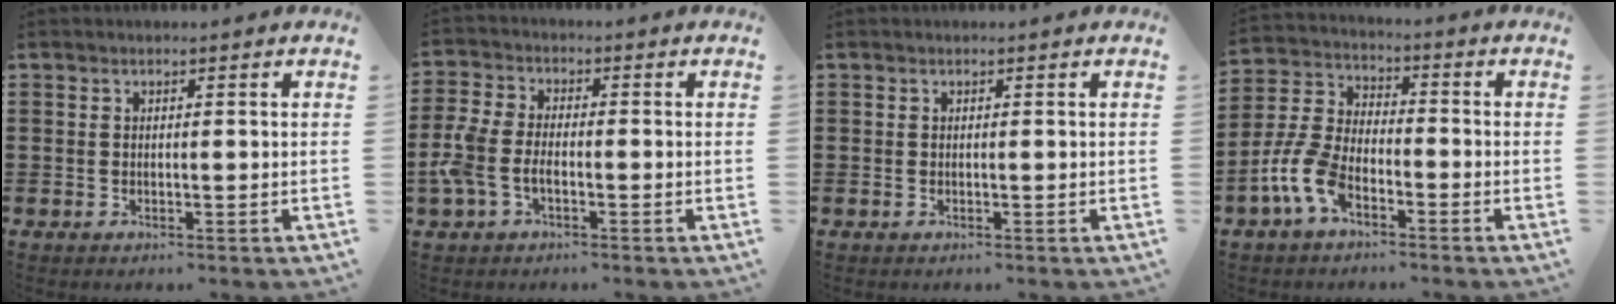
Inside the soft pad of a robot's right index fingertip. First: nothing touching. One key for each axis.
{"total": 5.1, "fx": -1.9, "fy": 2.7, "fz": 3.9, "tx": -0.102, "ty": -0.002, "tz": -0.044}
{"total": 0.0}
{"total": 7.7, "fx": -4.4, "fy": 3.7, "fz": 5.1, "tx": -0.144, "ty": -0.005, "tz": -0.091}